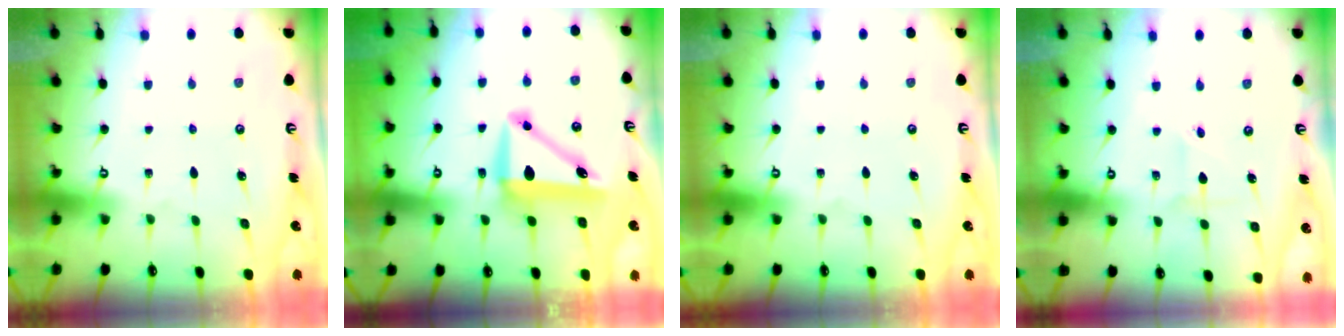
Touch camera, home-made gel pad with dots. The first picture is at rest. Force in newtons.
{"total": 10.7, "press": 10.5, "slide": 2.4}
{"total": 0.0}
{"total": 1.8, "press": 1.7, "slide": 0.2}